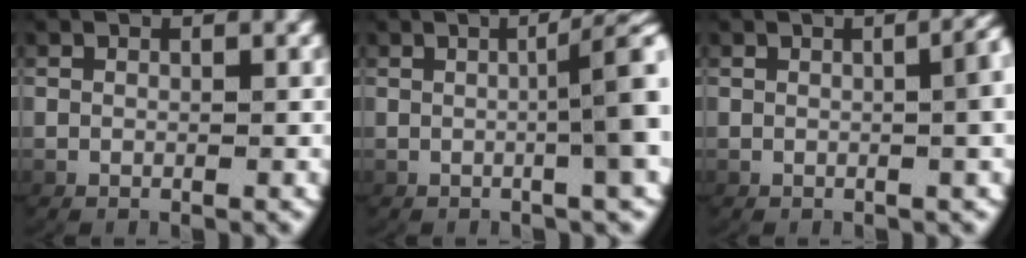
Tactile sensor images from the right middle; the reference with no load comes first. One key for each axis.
{"total": 6.3, "fx": 0.5, "fy": 1.6, "fz": 6.0, "tx": -0.062, "ty": 0.024, "tz": -0.002}
{"total": 3.8, "fx": 0.3, "fy": 1.1, "fz": 3.6, "tx": -0.036, "ty": 0.008, "tz": 0.005}